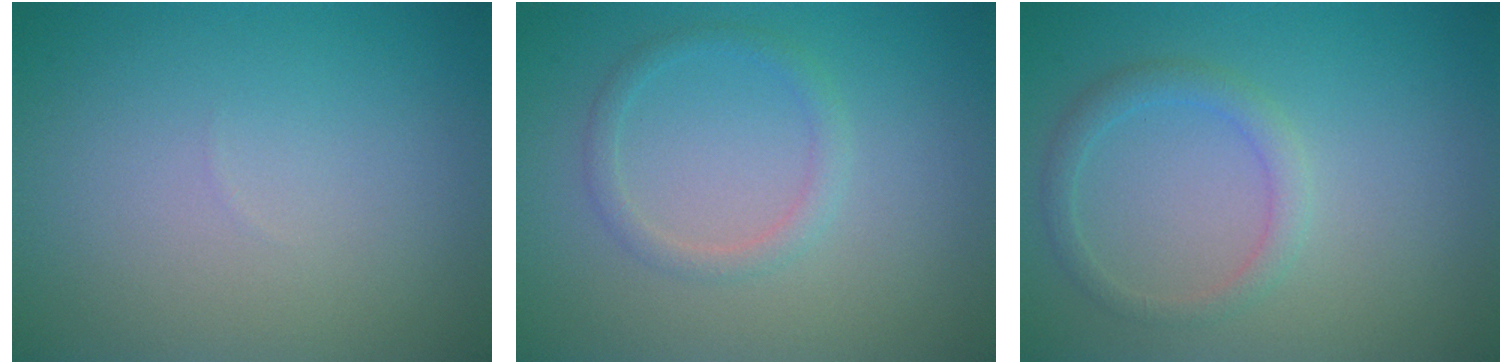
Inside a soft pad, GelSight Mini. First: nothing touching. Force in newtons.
{"total": 1.6, "press": 1.6, "slide": 0.1}
{"total": 1.9, "press": 1.9, "slide": 0.1}